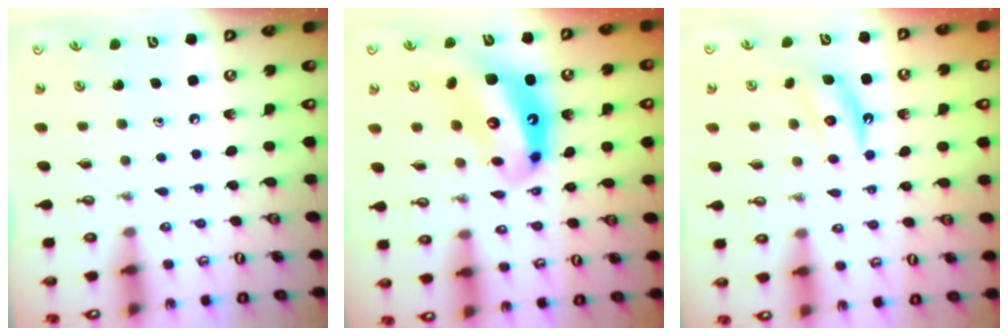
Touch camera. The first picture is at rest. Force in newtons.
{"total": 13.5, "press": 13.4, "slide": 1.7}
{"total": 5.8, "press": 5.8, "slide": 0.7}